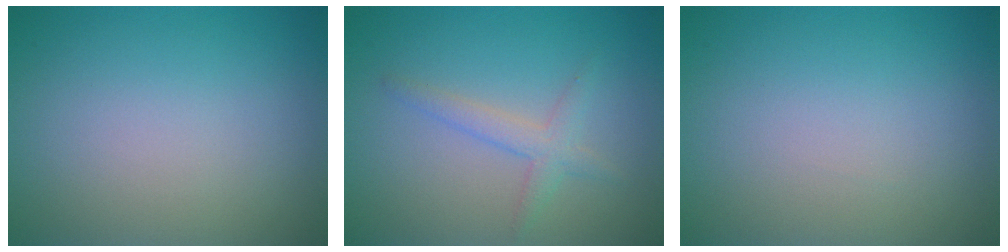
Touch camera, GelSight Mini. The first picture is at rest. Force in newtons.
{"total": 2.0, "press": 2.0, "slide": 0.1}
{"total": 0.0}